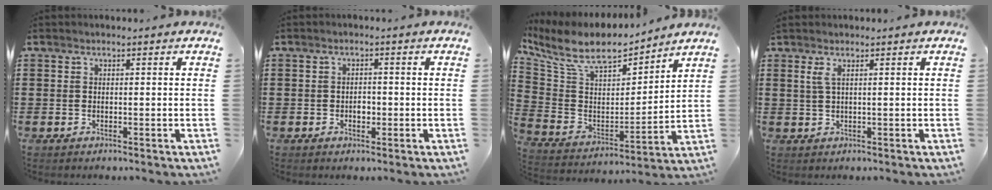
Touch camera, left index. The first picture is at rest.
{"total": 1.6, "force": [-0.3, 1.0, 1.2], "torque": [-0.025, 0.003, -0.006]}
{"total": 9.0, "force": [7.5, 3.2, 4.0], "torque": [-0.118, -0.046, 0.129]}
{"total": 1.5, "force": [0.6, 0.1, 1.4], "torque": [-0.038, -0.003, 0.008]}